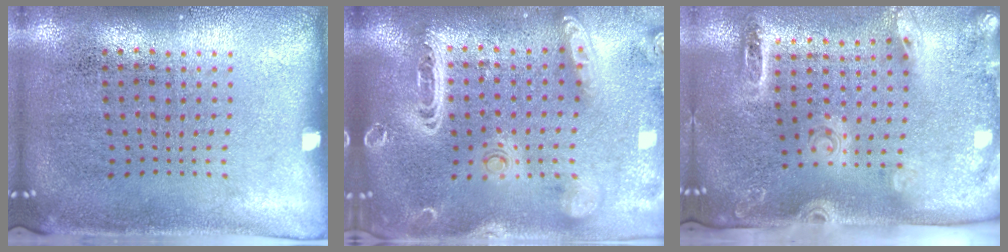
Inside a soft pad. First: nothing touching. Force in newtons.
{"total": 3.2, "press": 2.7, "slide": 1.8}
{"total": 2.6, "press": 1.9, "slide": 1.8}